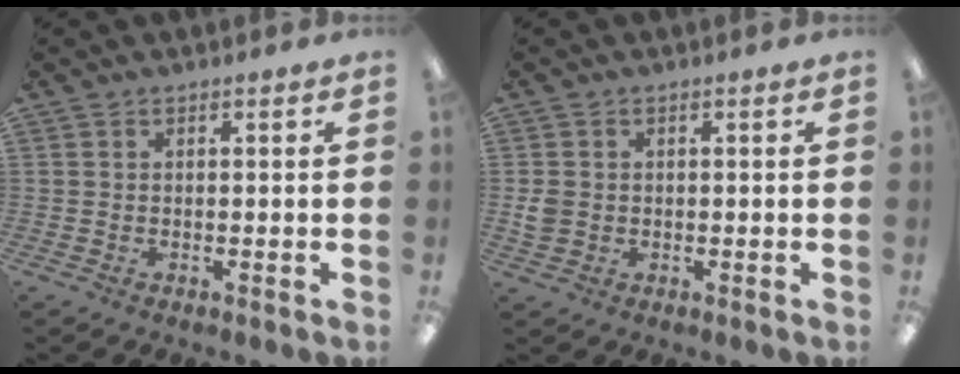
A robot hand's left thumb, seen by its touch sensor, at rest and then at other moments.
{"total": 2.9, "force": [0.0, 2.5, 1.4], "torque": [-0.016, 0.003, 0.000]}